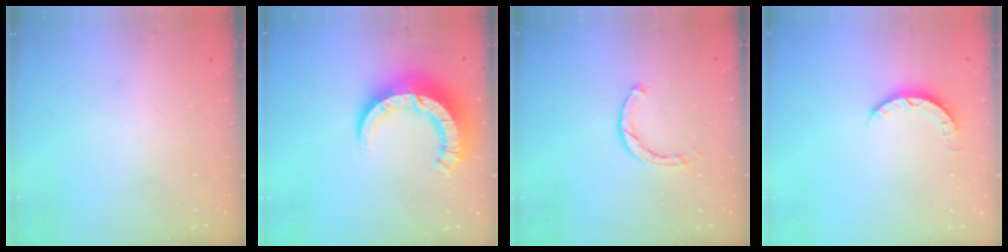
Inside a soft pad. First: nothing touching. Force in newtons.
{"total": 11.3, "press": 11.2, "slide": 1.3}
{"total": 2.0, "press": 2.0, "slide": 0.2}
{"total": 3.1, "press": 3.0, "slide": 0.4}